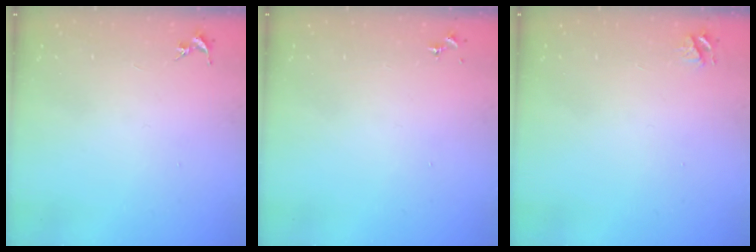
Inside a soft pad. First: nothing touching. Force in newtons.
{"total": 0.0}
{"total": 4.0, "press": 3.9, "slide": 0.4}